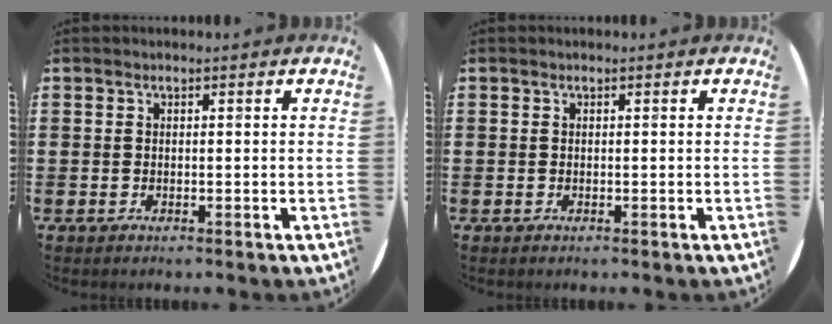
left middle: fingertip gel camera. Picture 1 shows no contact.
{"total": 0.0}